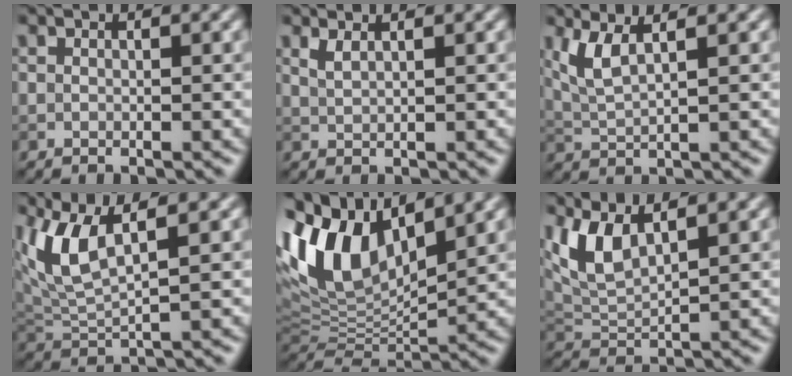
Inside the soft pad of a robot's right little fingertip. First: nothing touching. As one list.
[{"total": 1.4, "force": [0.9, 0.5, 0.9], "torque": [-0.015, 0.001, 0.017]}, {"total": 3.3, "force": [1.6, 0.9, 2.7], "torque": [-0.060, 0.000, 0.036]}, {"total": 5.4, "force": [2.7, 1.7, 4.3], "torque": [-0.107, 0.002, 0.058]}, {"total": 10.3, "force": [4.8, 4.8, 7.8], "torque": [-0.163, 0.012, 0.087]}, {"total": 4.6, "force": [2.6, 1.6, 3.4], "torque": [-0.088, 0.002, 0.055]}]